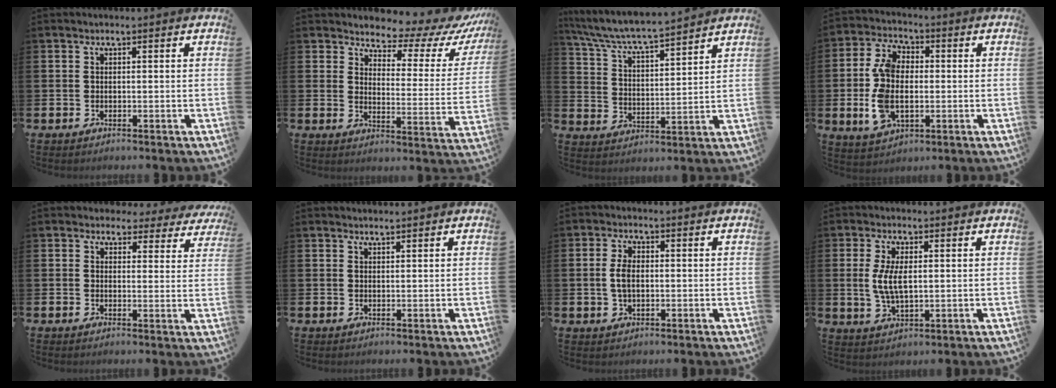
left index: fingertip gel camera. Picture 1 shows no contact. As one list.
[{"total": 5.0, "force": [4.5, 2.0, 1.1], "torque": [-0.032, -0.048, 0.068]}, {"total": 6.5, "force": [6.2, 0.2, 1.8], "torque": [-0.063, -0.047, 0.104]}, {"total": 8.3, "force": [-0.1, 5.2, 6.4], "torque": [-0.144, 0.006, -0.005]}, {"total": 2.9, "force": [2.4, 1.6, 0.2], "torque": [-0.009, -0.014, 0.038]}, {"total": 0.9, "force": [0.9, 0.1, 0.0], "torque": [0.008, -0.003, 0.015]}, {"total": 3.3, "force": [0.4, 1.9, 2.6], "torque": [-0.037, 0.002, 0.002]}, {"total": 5.1, "force": [0.8, 2.3, 4.5], "torque": [-0.081, 0.003, 0.011]}]